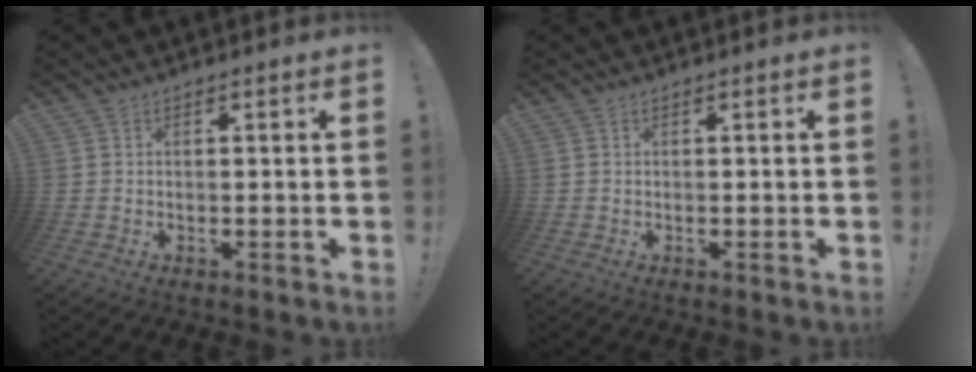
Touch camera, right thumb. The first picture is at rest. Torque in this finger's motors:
{"motor_torque": [0.00, 0.00, 0.10, 0.00, 0.06]}